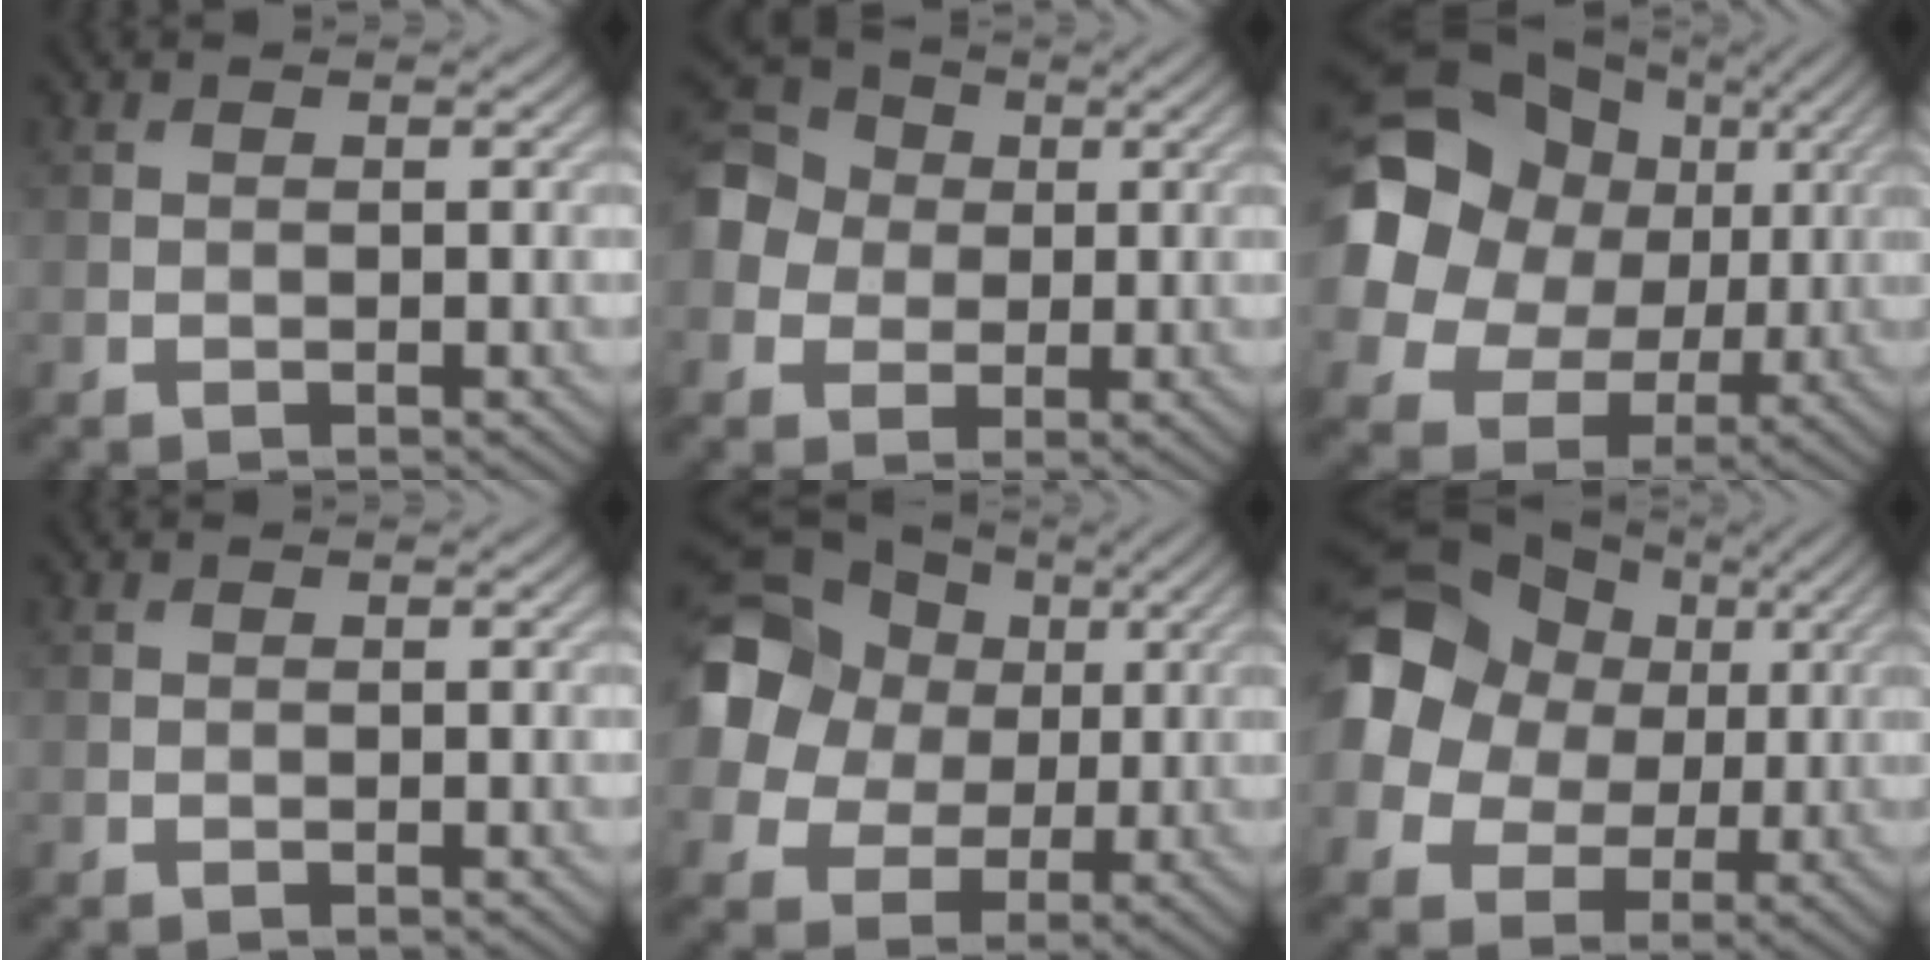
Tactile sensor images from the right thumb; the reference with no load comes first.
{"total": 7.9, "force": [0.3, 7.0, 3.7], "torque": [-0.110, 0.014, -0.011]}
{"total": 20.3, "force": [4.9, 17.5, 9.1], "torque": [-0.290, 0.026, 0.089]}
{"total": 0.0}
{"total": 17.1, "force": [3.7, 14.9, 7.4], "torque": [-0.237, 0.027, 0.047]}
{"total": 14.7, "force": [2.6, 12.6, 7.1], "torque": [-0.220, 0.012, 0.039]}